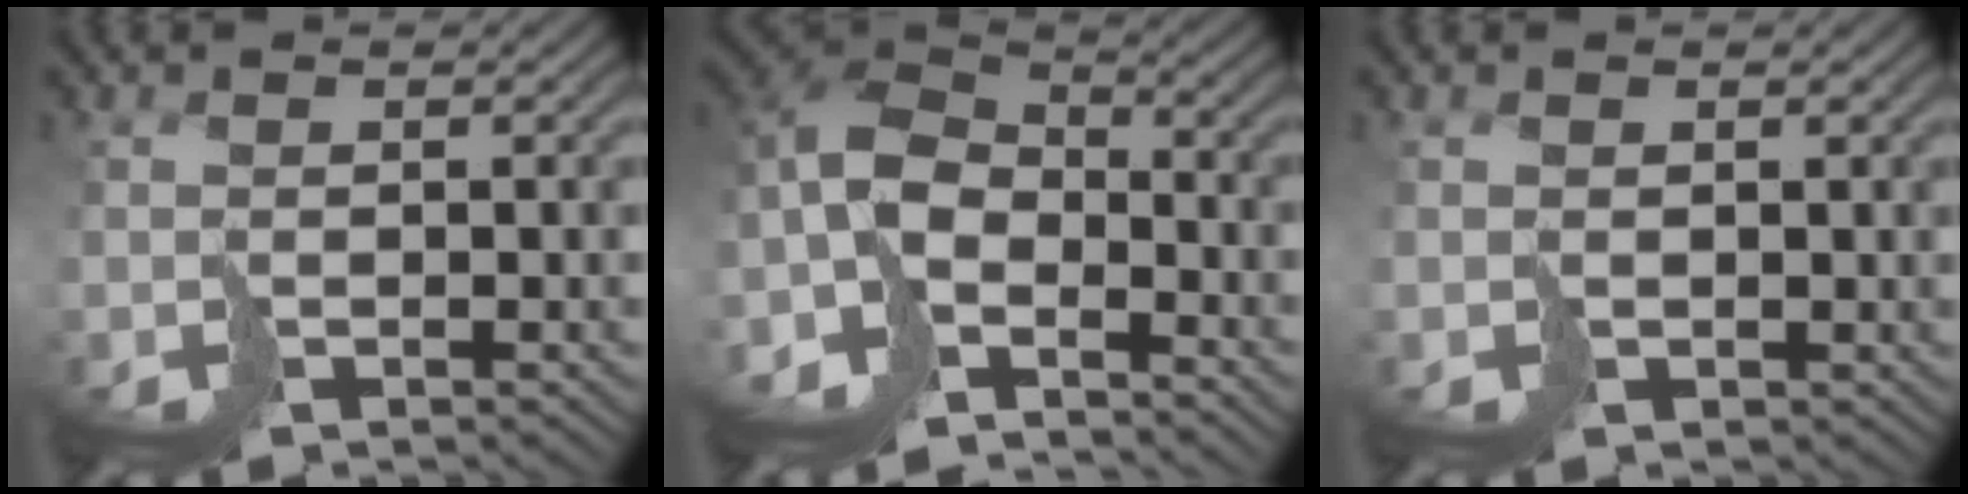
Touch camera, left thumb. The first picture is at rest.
{"total": 11.9, "force": [-6.9, 6.2, 7.4], "torque": [-0.193, -0.019, -0.150]}
{"total": 0.6, "force": [0.5, 0.4, 0.0], "torque": [-0.002, -0.001, 0.010]}